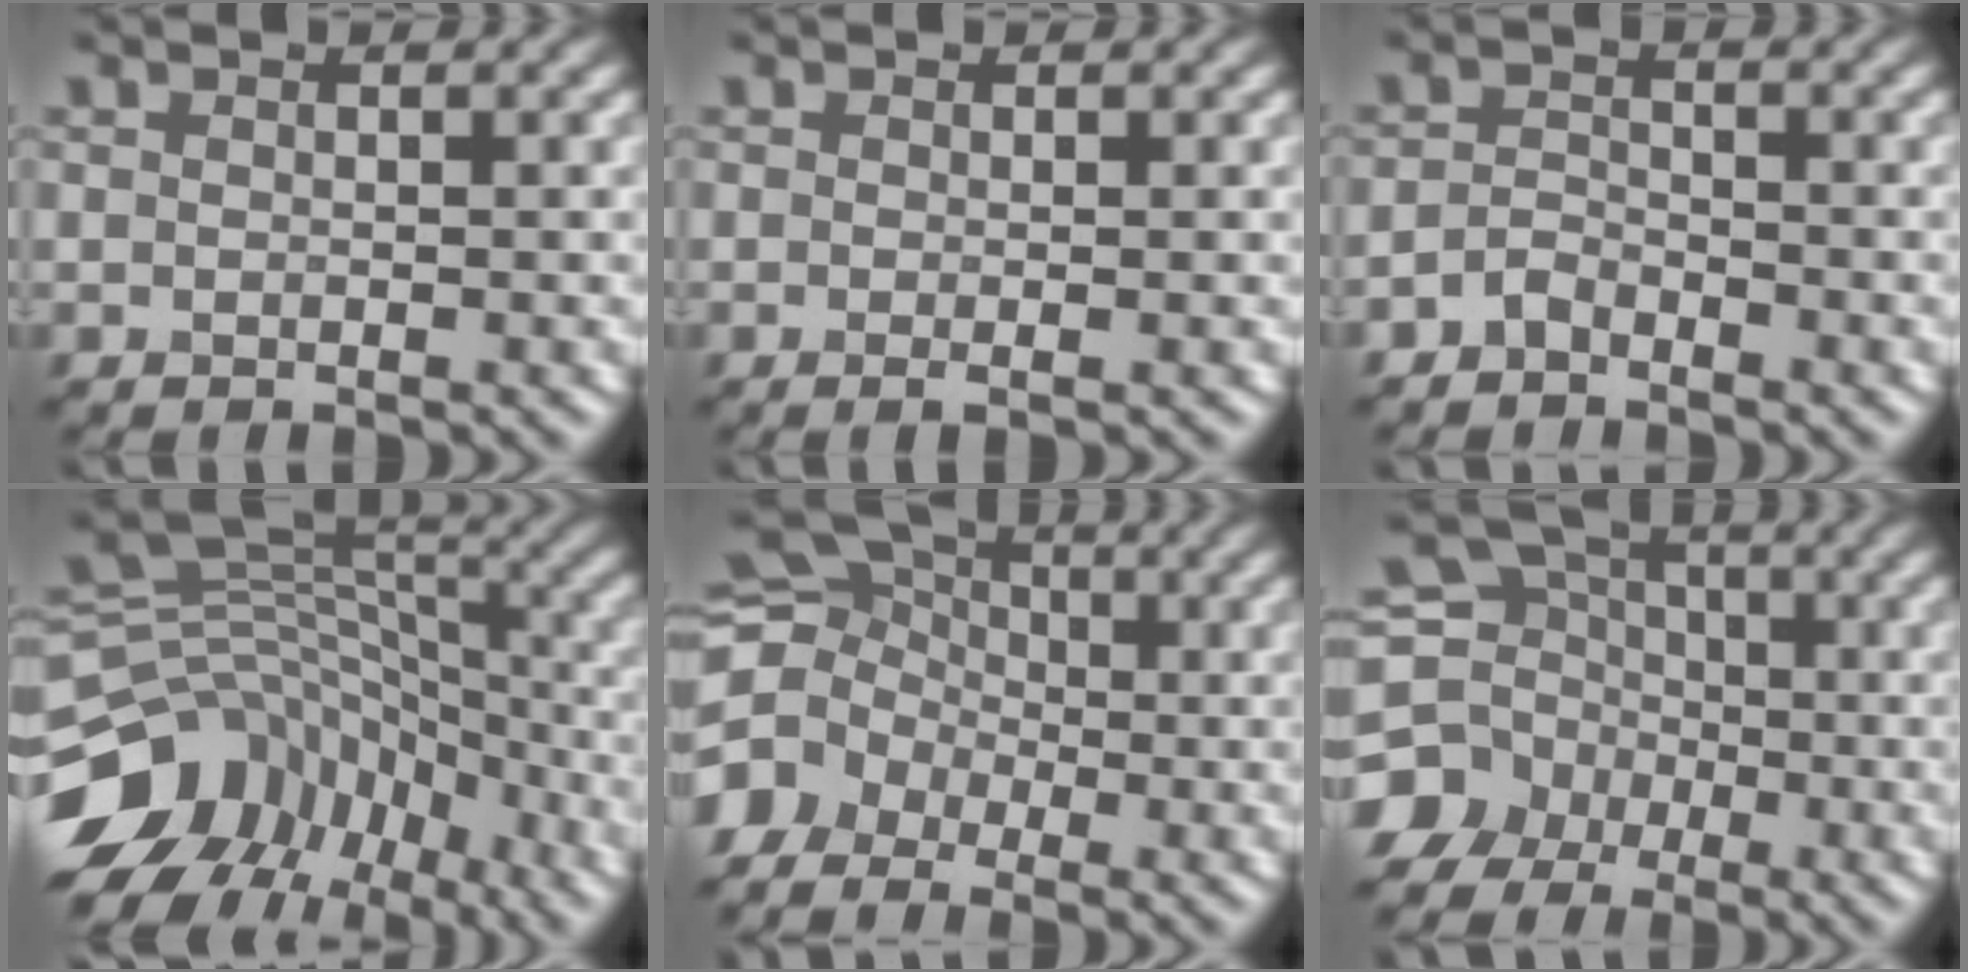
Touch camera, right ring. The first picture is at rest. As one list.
[{"total": 1.0, "force": [-0.2, 0.2, 0.9], "torque": [-0.015, -0.007, -0.004]}, {"total": 1.6, "force": [-1.4, 0.7, 0.5], "torque": [-0.009, 0.007, -0.030]}, {"total": 12.9, "force": [-6.8, 9.3, 5.8], "torque": [-0.122, 0.029, -0.096]}, {"total": 7.8, "force": [-2.2, 6.5, 3.5], "torque": [-0.079, 0.018, -0.065]}, {"total": 7.2, "force": [-2.9, 6.1, 2.3], "torque": [-0.044, -0.010, -0.063]}]